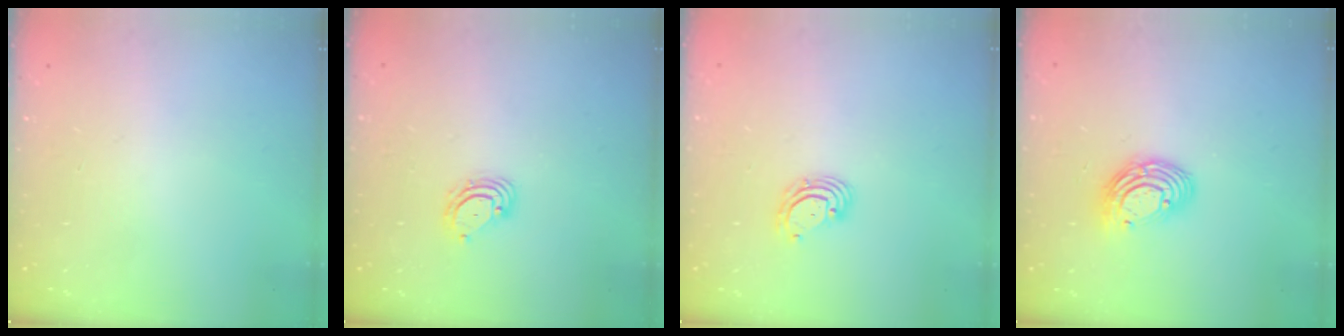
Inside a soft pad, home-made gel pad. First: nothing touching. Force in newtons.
{"total": 5.0, "press": 4.9, "slide": 0.4}
{"total": 4.5, "press": 4.5, "slide": 0.5}
{"total": 10.3, "press": 10.3, "slide": 1.0}